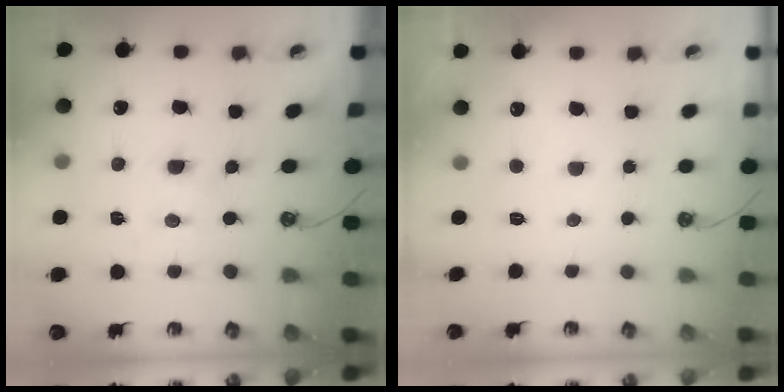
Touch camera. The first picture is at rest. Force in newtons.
{"total": 0.0}